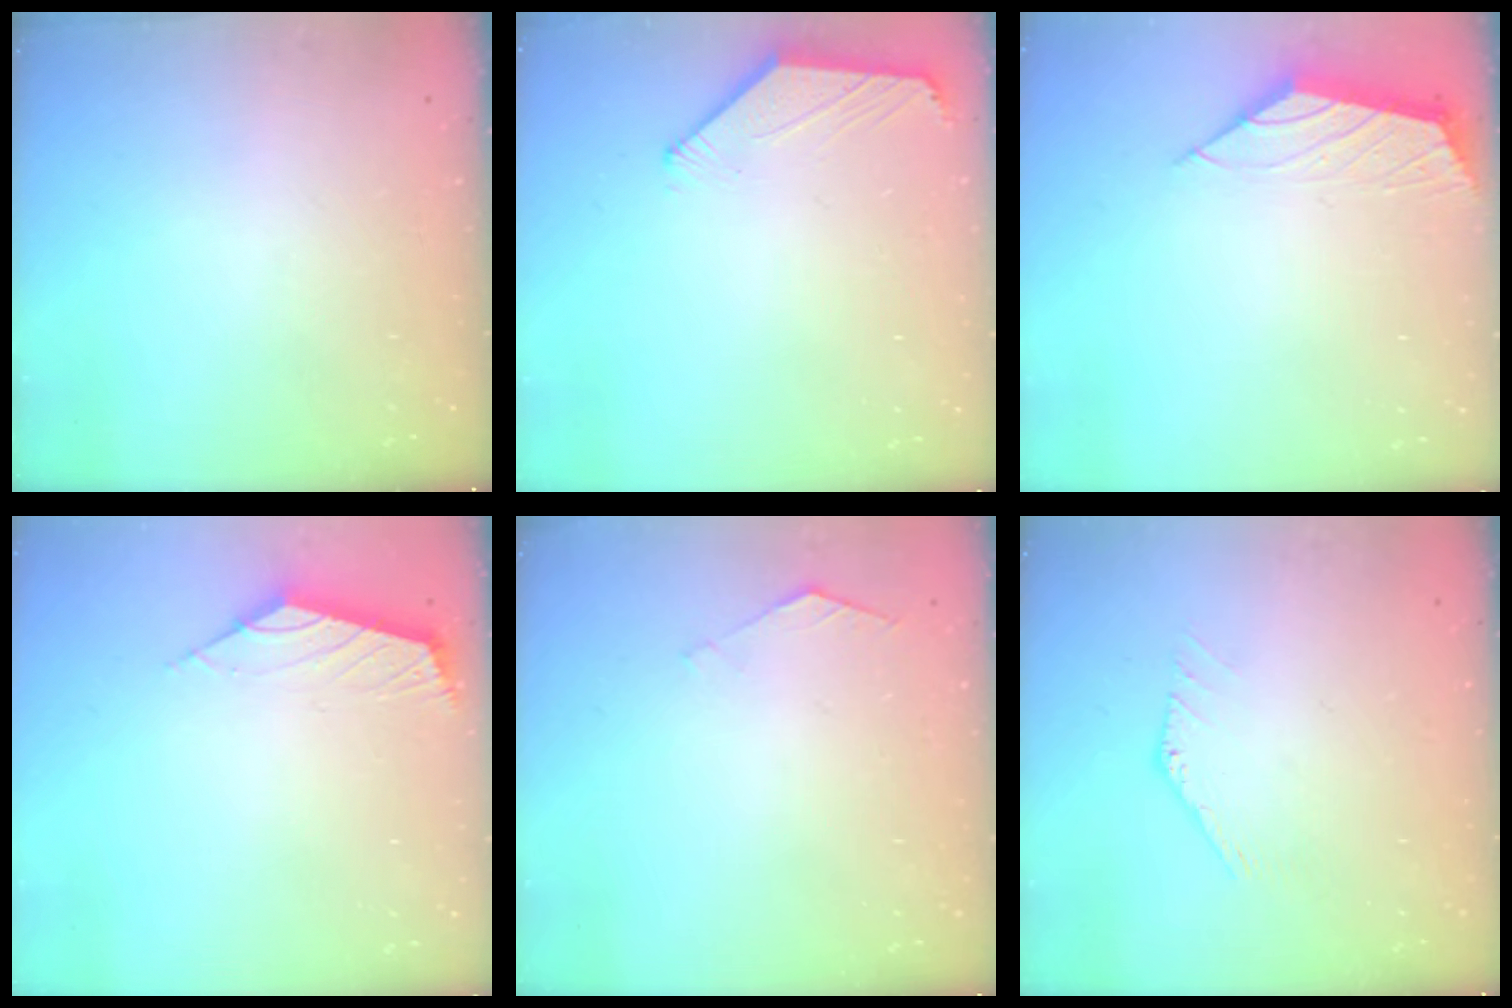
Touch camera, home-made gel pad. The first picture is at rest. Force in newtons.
{"total": 0.8, "press": 0.8, "slide": 0.2}
{"total": 2.1, "press": 2.0, "slide": 0.5}
{"total": 2.7, "press": 2.6, "slide": 0.6}
{"total": 1.3, "press": 1.2, "slide": 0.4}
{"total": 1.0, "press": 1.0, "slide": 0.1}